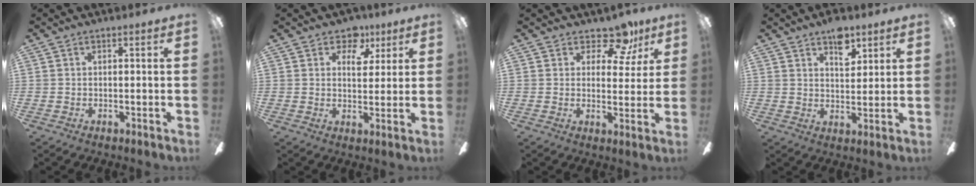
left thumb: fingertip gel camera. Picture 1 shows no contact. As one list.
[{"total": 7.5, "force": [4.2, 5.0, 3.7], "torque": [-0.032, -0.017, 0.068]}, {"total": 9.7, "force": [6.9, 5.1, 4.5], "torque": [-0.046, -0.040, 0.121]}, {"total": 7.7, "force": [5.1, 3.9, 4.2], "torque": [-0.047, -0.026, 0.085]}]